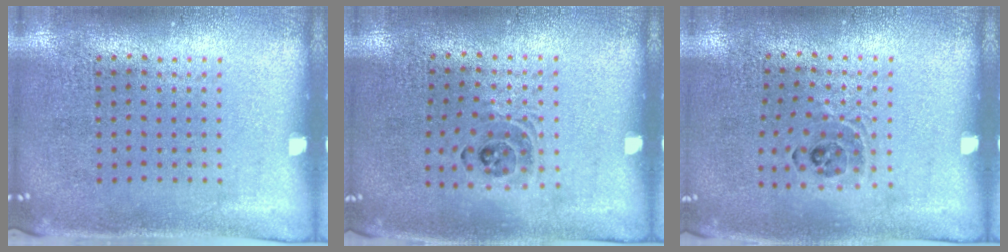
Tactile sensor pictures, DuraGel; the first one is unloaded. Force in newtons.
{"total": 1.1, "press": 1.0, "slide": 0.4}
{"total": 0.9, "press": 0.9, "slide": 0.1}